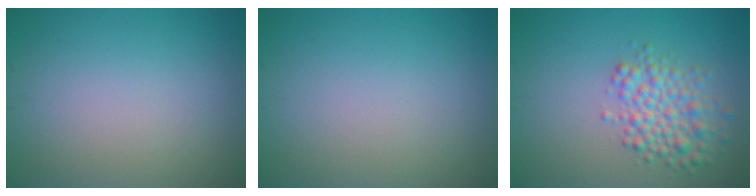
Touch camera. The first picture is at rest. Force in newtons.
{"total": 0.0}
{"total": 4.3, "press": 4.3, "slide": 0.2}